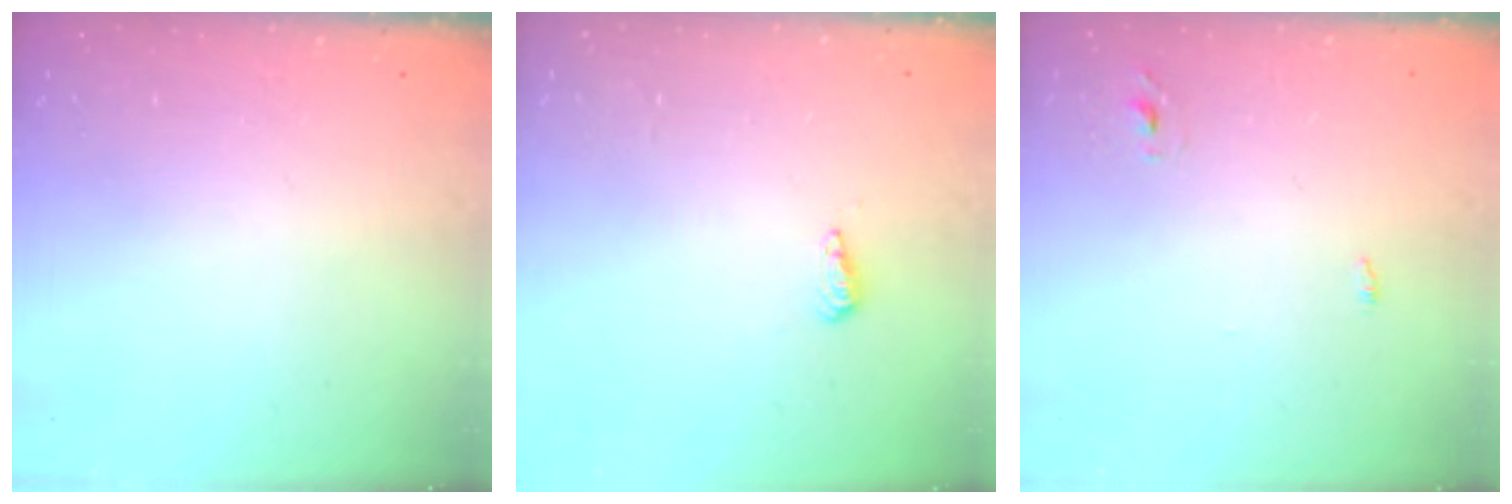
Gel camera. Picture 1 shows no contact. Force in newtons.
{"total": 5.3, "press": 5.2, "slide": 1.1}
{"total": 2.7, "press": 2.6, "slide": 0.8}